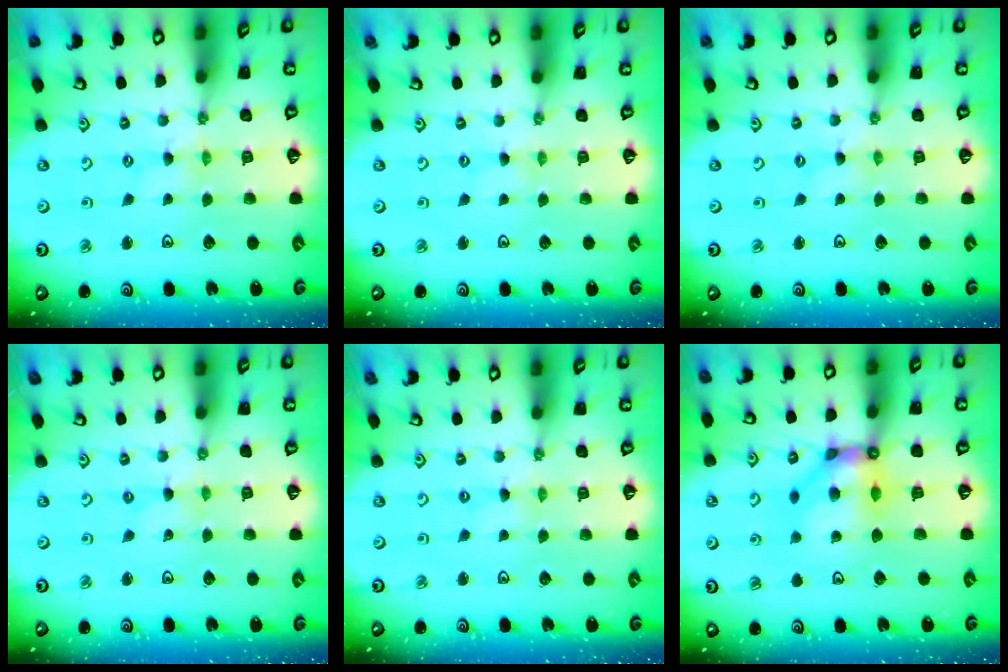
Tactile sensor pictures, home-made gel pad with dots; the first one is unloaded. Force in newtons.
{"total": 0.0}
{"total": 0.0}
{"total": 0.0}
{"total": 0.0}
{"total": 10.1, "press": 10.0, "slide": 1.4}